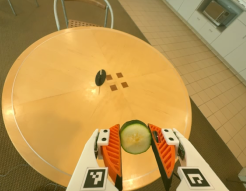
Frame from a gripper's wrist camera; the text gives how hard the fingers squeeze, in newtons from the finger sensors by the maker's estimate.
{"total": 8.2, "left": 8.0, "right": 8.3}